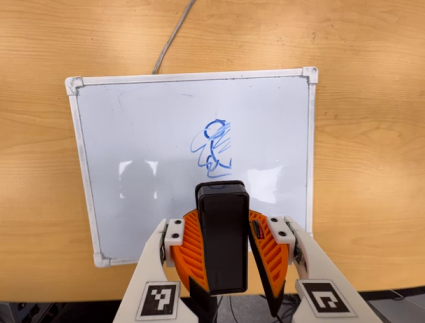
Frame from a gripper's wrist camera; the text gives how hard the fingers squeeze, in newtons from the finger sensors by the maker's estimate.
{"total": 8.6, "left": 9.0, "right": 8.2}